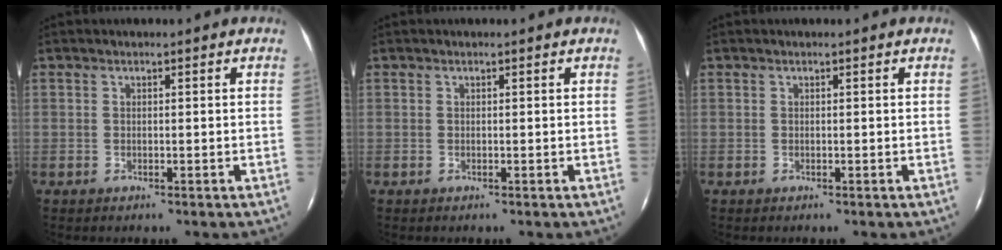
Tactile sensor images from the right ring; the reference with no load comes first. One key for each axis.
{"total": 0.0}
{"total": 0.0}